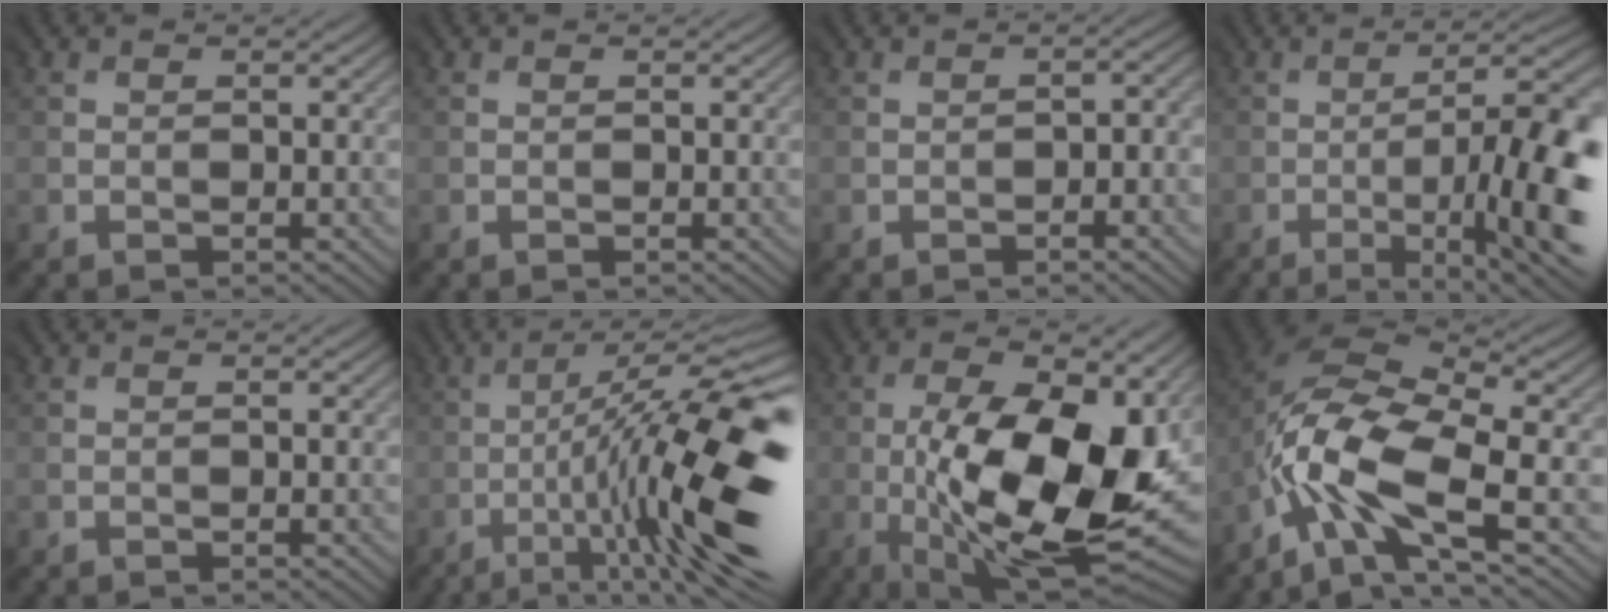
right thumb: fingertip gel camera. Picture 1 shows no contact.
{"total": 0.0}
{"total": 1.6, "force": [-1.3, 0.1, 0.9], "torque": [-0.010, 0.003, -0.018]}
{"total": 14.8, "force": [-5.0, 3.9, 13.4], "torque": [-0.179, -0.007, -0.060]}
{"total": 0.0}
{"total": 16.4, "force": [-4.5, 3.8, 15.3], "torque": [-0.231, -0.005, -0.063]}
{"total": 18.7, "force": [-2.5, 7.0, 17.2], "torque": [-0.266, -0.009, -0.036]}
{"total": 13.3, "force": [-4.3, 5.9, 11.1], "torque": [-0.239, -0.006, -0.081]}